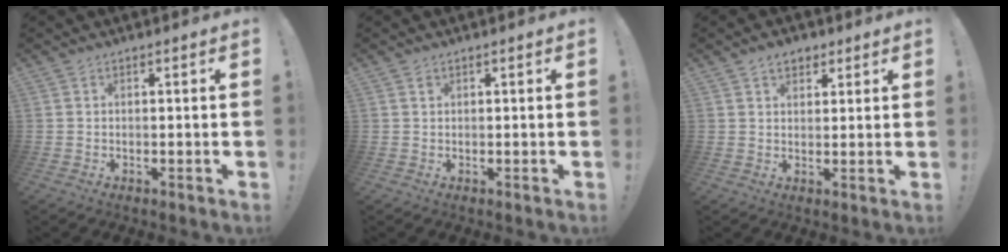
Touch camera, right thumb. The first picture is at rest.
{"total": 0.7, "force": [0.3, 0.5, 0.2], "torque": [0.000, 0.000, 0.006]}
{"total": 4.6, "force": [2.7, 3.2, 1.8], "torque": [-0.021, -0.005, 0.047]}